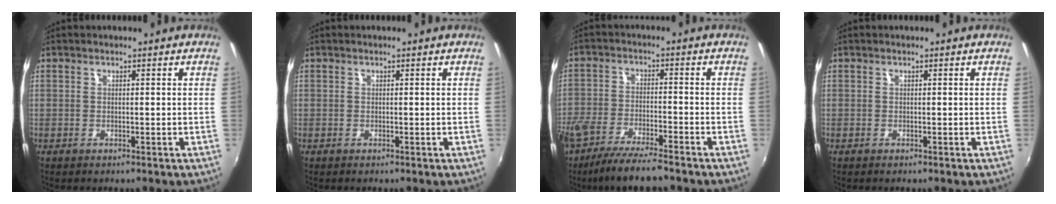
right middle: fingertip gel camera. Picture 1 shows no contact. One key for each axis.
{"total": 0.0}
{"total": 10.3, "fx": -8.4, "fy": 1.6, "fz": 5.7, "tx": -0.127, "ty": -0.028, "tz": -0.150}
{"total": 0.0}